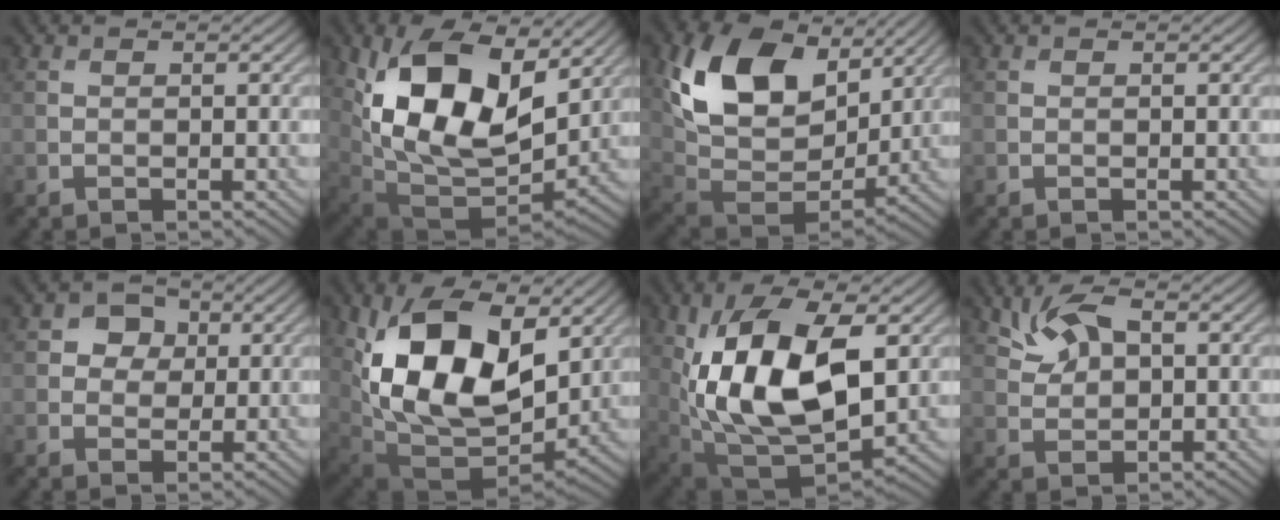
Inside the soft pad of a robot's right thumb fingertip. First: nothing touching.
{"total": 16.6, "force": [5.5, 9.5, 12.5], "torque": [-0.248, -0.008, 0.106]}
{"total": 16.4, "force": [5.9, 10.9, 10.8], "torque": [-0.230, 0.005, 0.123]}
{"total": 0.0}
{"total": 3.5, "force": [0.7, 3.1, 1.5], "torque": [-0.024, 0.004, 0.001]}
{"total": 17.2, "force": [4.1, 10.3, 13.1], "torque": [-0.259, -0.008, 0.082]}
{"total": 15.5, "force": [1.9, 8.3, 13.0], "torque": [-0.258, -0.005, 0.037]}
{"total": 5.0, "force": [2.2, 2.8, 3.5], "torque": [-0.076, 0.003, 0.040]}